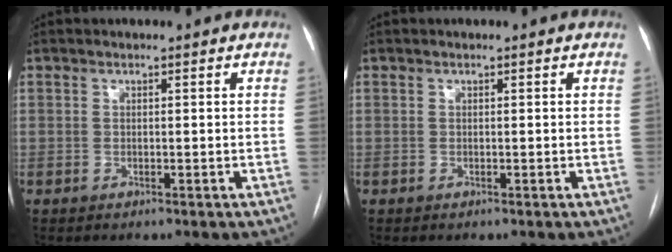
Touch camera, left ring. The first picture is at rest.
{"total": 0.0}